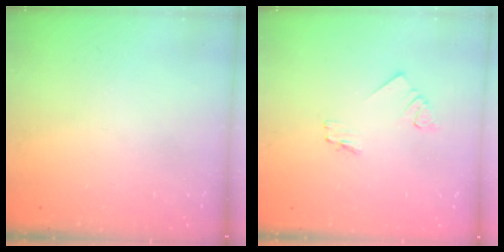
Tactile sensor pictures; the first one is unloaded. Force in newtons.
{"total": 1.7, "press": 1.7, "slide": 0.3}